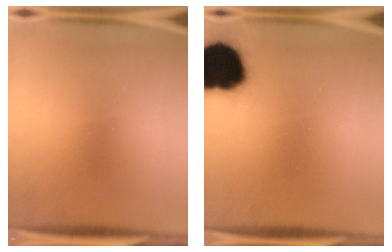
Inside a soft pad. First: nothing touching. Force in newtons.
{"total": 18.1}